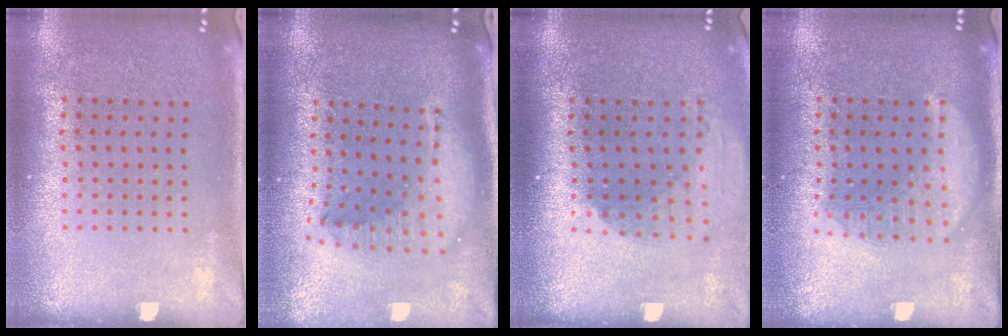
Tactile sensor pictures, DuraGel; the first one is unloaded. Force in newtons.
{"total": 1.8, "press": 1.4, "slide": 1.0}
{"total": 1.9, "press": 1.5, "slide": 1.2}
{"total": 2.9, "press": 2.9, "slide": 0.3}